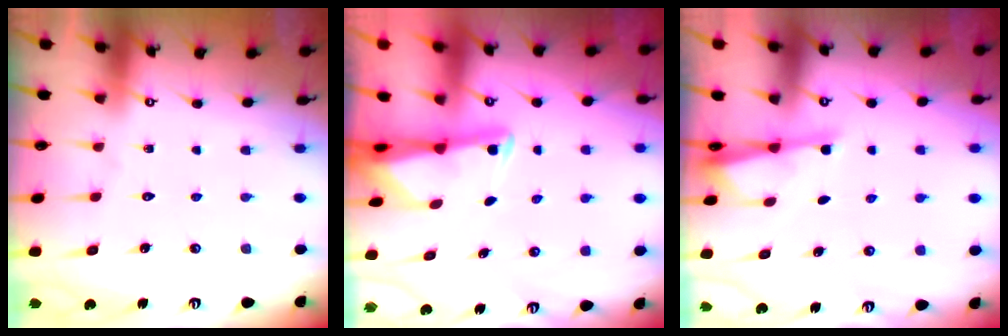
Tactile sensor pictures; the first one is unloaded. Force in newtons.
{"total": 2.3, "press": 2.2, "slide": 0.5}
{"total": 2.2, "press": 2.2, "slide": 0.3}